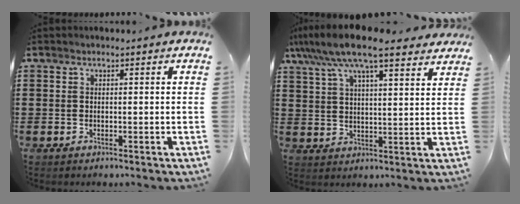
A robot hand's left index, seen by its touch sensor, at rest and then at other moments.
{"total": 10.3, "force": [8.2, 2.1, 5.8], "torque": [-0.137, -0.019, 0.147]}